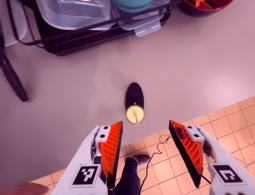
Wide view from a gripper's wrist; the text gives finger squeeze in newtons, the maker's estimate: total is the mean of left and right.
{"total": 0.5, "left": 0.3, "right": 0.7}